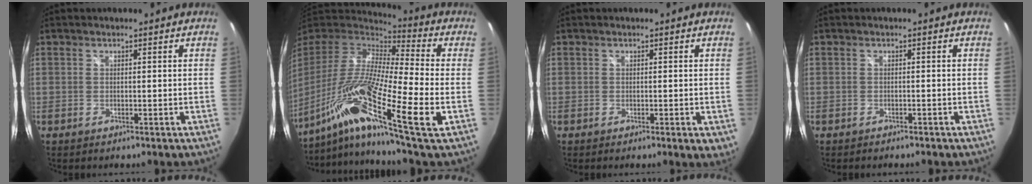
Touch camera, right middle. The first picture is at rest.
{"total": 23.1, "force": [-11.0, 1.6, 20.2], "torque": [-0.354, -0.051, -0.216]}
{"total": 2.3, "force": [-0.3, 0.6, 2.2], "torque": [-0.033, -0.009, -0.003]}
{"total": 1.4, "force": [-1.3, 0.4, 0.4], "torque": [-0.011, -0.007, -0.020]}